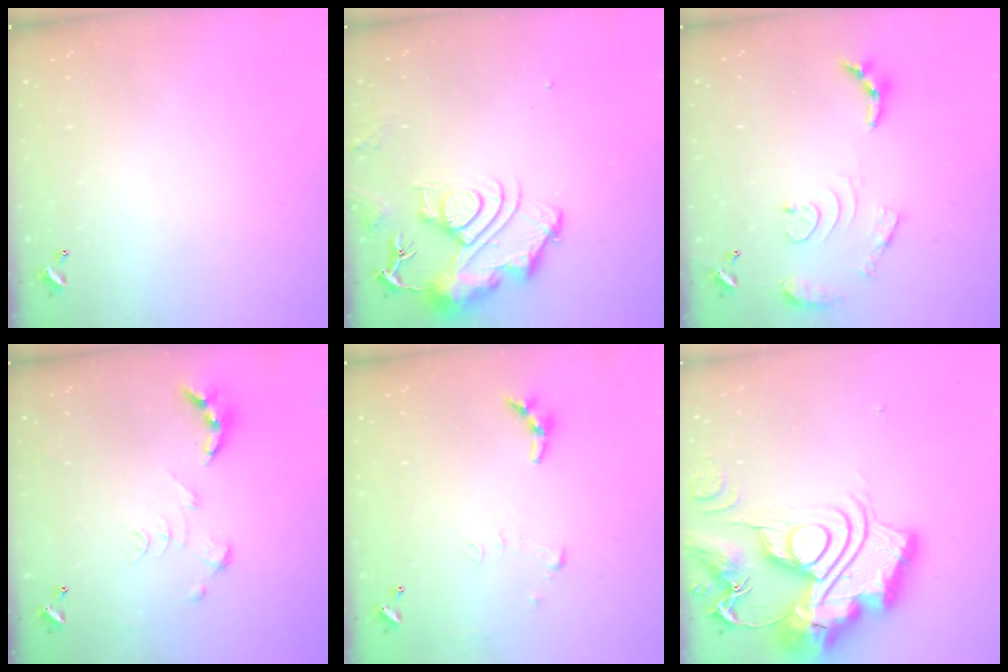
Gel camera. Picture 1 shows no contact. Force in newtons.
{"total": 12.2, "press": 12.1, "slide": 1.4}
{"total": 12.6, "press": 12.5, "slide": 1.3}
{"total": 0.8, "press": 0.8, "slide": 0.3}
{"total": 6.2, "press": 6.2, "slide": 0.4}
{"total": 0.6, "press": 0.6, "slide": 0.0}